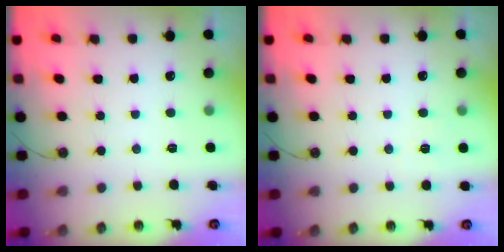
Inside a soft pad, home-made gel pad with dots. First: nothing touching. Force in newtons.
{"total": 4.0, "press": 3.9, "slide": 0.6}